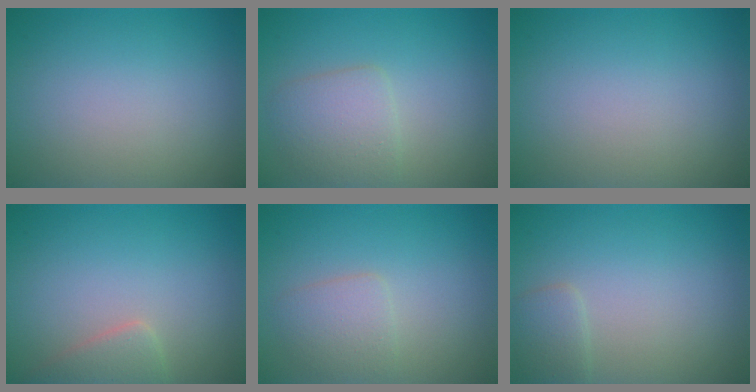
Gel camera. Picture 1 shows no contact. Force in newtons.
{"total": 3.0, "press": 3.0, "slide": 0.1}
{"total": 0.0}
{"total": 2.0, "press": 2.0, "slide": 0.2}
{"total": 2.1, "press": 2.1, "slide": 0.1}
{"total": 1.4, "press": 1.4, "slide": 0.0}